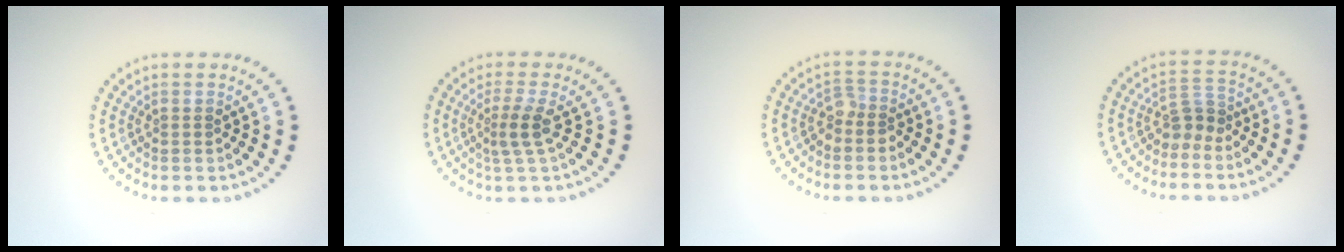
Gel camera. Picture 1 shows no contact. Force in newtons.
{"total": 2.3, "press": 1.7, "slide": 1.6}
{"total": 1.7, "press": 1.3, "slide": 1.1}
{"total": 1.9, "press": 1.4, "slide": 1.3}